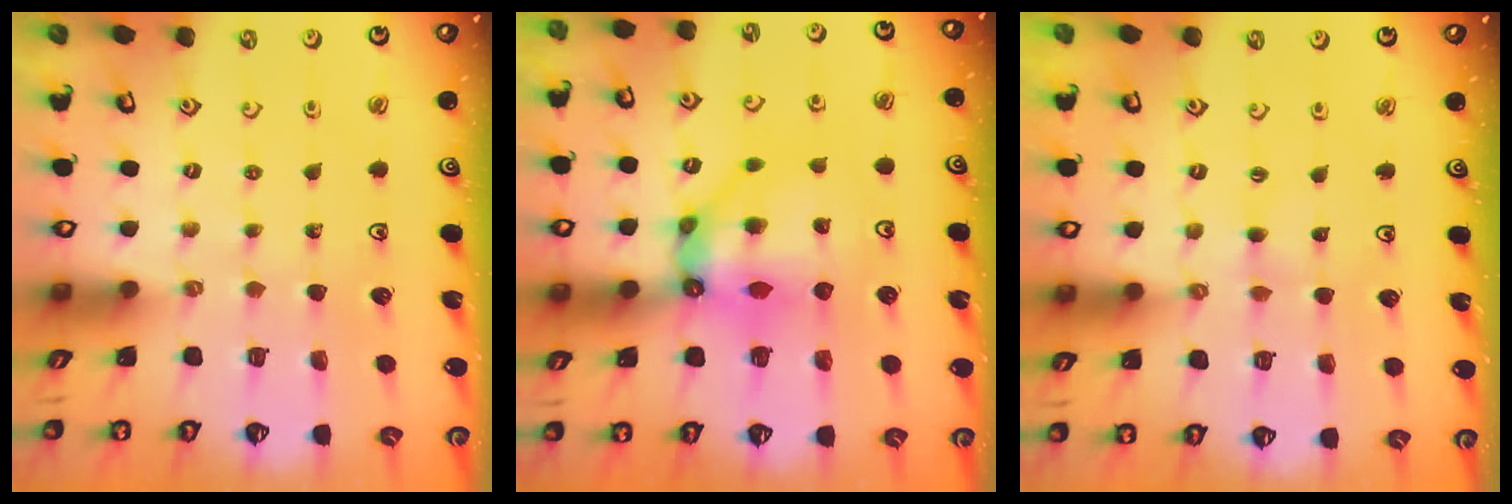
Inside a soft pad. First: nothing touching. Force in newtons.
{"total": 9.5, "press": 9.4, "slide": 1.1}
{"total": 1.0, "press": 1.0, "slide": 0.3}